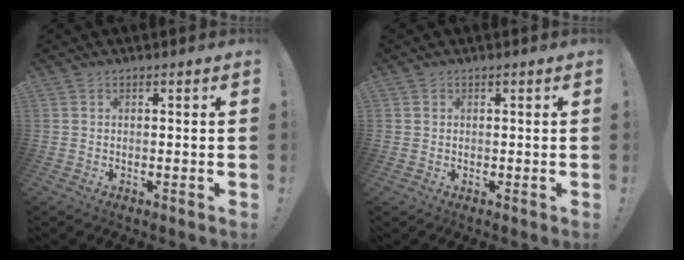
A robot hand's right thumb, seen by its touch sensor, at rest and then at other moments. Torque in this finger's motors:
{"motor_torque": [0.03, -0.06, -0.25, 0.33, -0.07]}